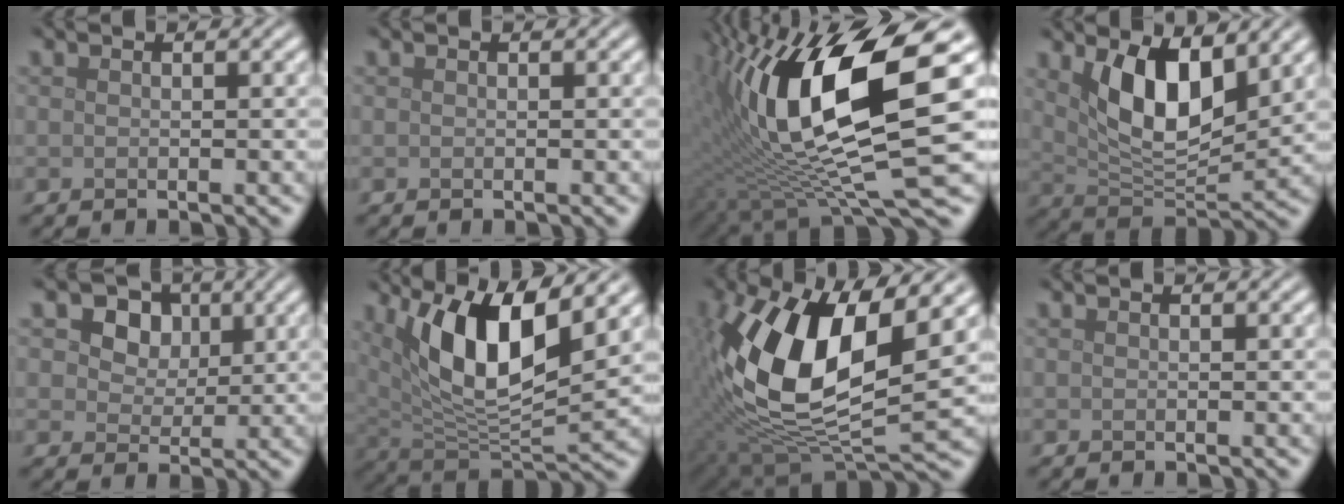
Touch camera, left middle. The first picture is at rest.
{"total": 0.0}
{"total": 15.6, "force": [2.8, 4.9, 14.5], "torque": [-0.272, -0.009, 0.057]}
{"total": 7.6, "force": [2.9, 3.2, 6.3], "torque": [-0.114, -0.012, 0.056]}
{"total": 9.6, "force": [4.8, 6.9, 4.6], "torque": [-0.084, 0.019, 0.062]}
{"total": 10.2, "force": [4.2, 3.7, 8.5], "torque": [-0.153, -0.009, 0.075]}
{"total": 14.8, "force": [2.7, 6.8, 12.9], "torque": [-0.267, -0.010, 0.047]}
{"total": 0.0}